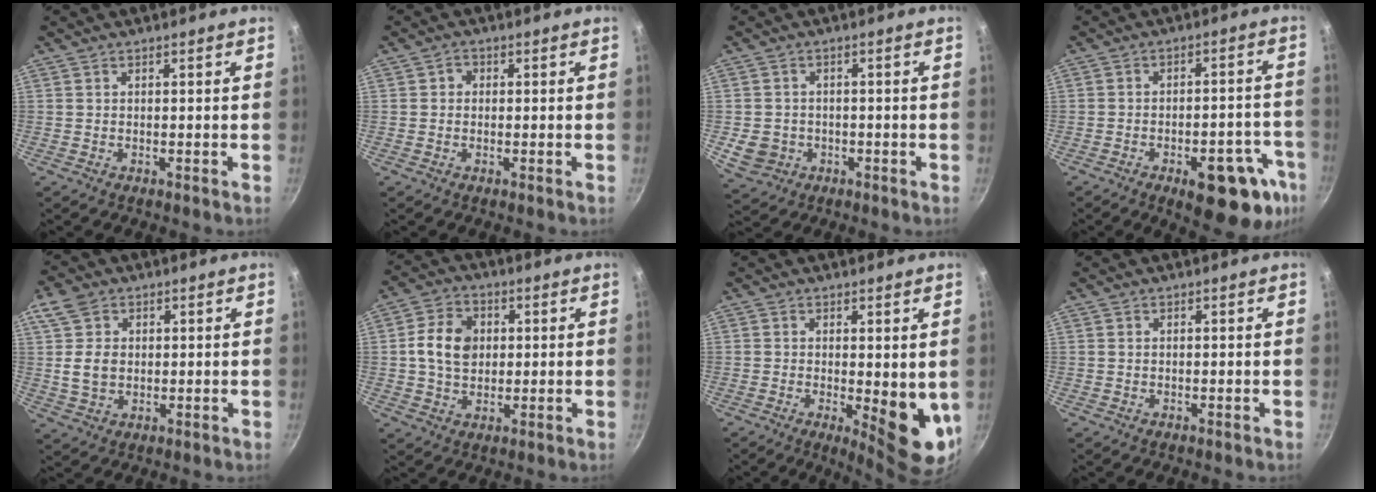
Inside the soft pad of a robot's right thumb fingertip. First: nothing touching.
{"total": 1.5, "force": [0.0, 1.4, 0.6], "torque": [-0.007, 0.005, -0.004]}
{"total": 5.8, "force": [-1.4, 5.1, 2.4], "torque": [-0.036, 0.013, -0.013]}
{"total": 15.7, "force": [-7.8, 6.5, 12.0], "torque": [-0.089, 0.036, -0.094]}
{"total": 7.6, "force": [1.4, 5.8, 4.6], "torque": [-0.068, -0.007, 0.023]}
{"total": 9.2, "force": [1.2, 7.0, 5.9], "torque": [-0.088, 0.009, 0.012]}
{"total": 9.7, "force": [-0.6, 3.4, 9.1], "torque": [-0.102, -0.020, 0.002]}
{"total": 0.0}